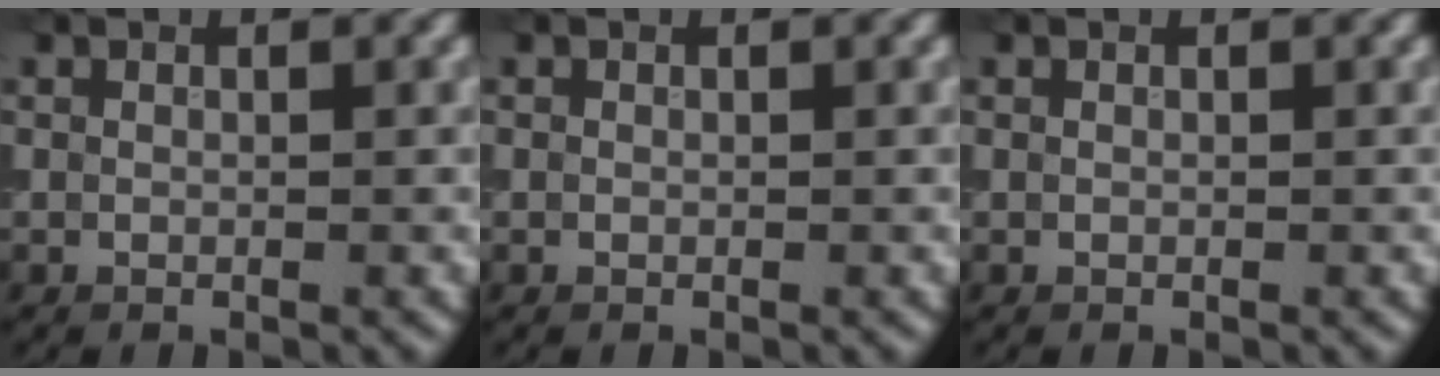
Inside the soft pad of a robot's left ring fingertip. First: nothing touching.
{"total": 0.0}
{"total": 0.0}